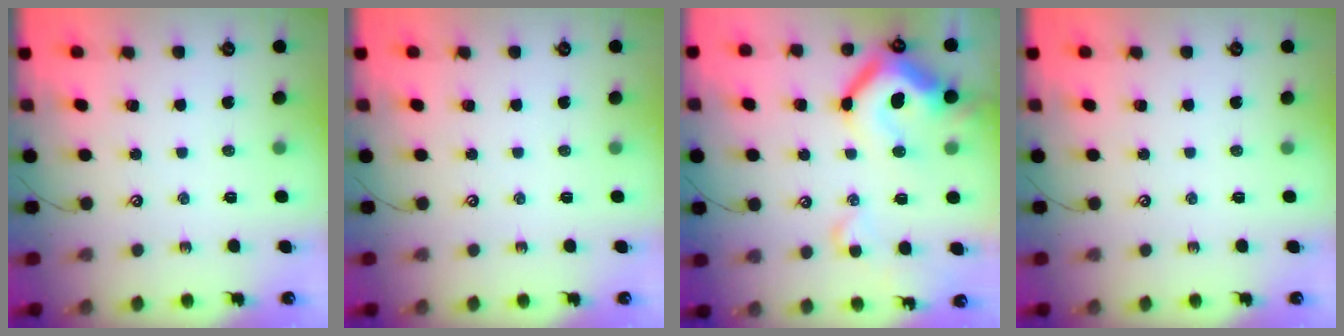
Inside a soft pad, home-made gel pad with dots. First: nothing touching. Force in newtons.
{"total": 0.0}
{"total": 21.8, "press": 21.6, "slide": 3.3}
{"total": 0.0}